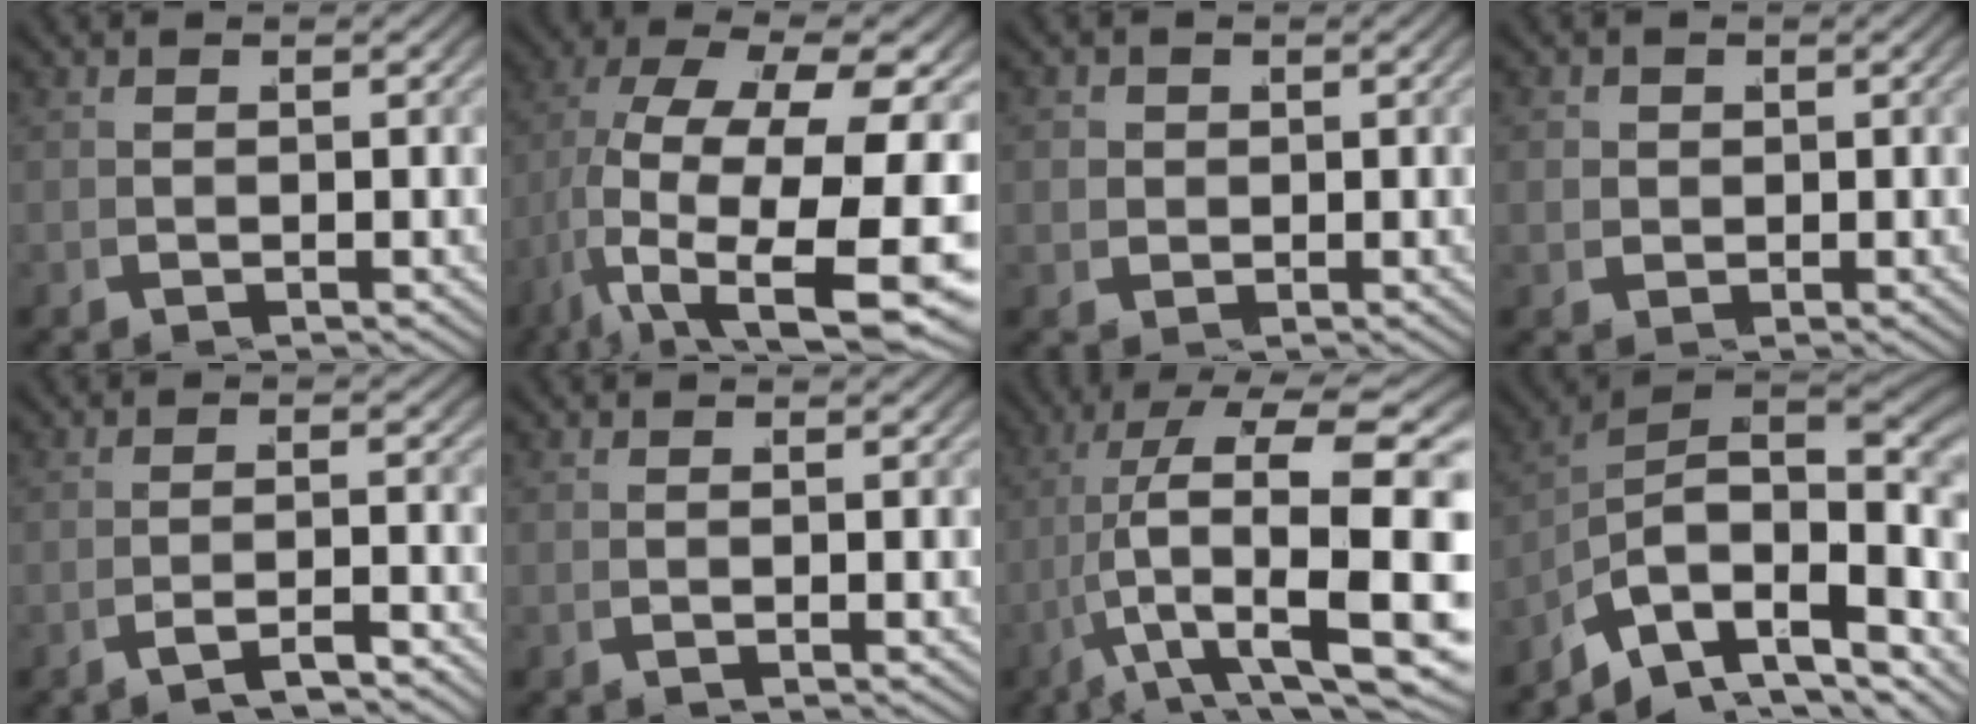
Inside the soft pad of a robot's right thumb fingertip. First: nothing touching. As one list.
[{"total": 14.2, "force": [-0.3, 7.5, 12.1], "torque": [-0.242, -0.061, 0.043]}, {"total": 2.5, "force": [0.6, 2.3, 0.8], "torque": [-0.022, -0.003, 0.011]}, {"total": 2.1, "force": [0.6, 1.9, 0.6], "torque": [-0.018, -0.002, 0.011]}, {"total": 1.8, "force": [-1.3, -0.2, 1.1], "torque": [-0.018, 0.010, -0.028]}, {"total": 0.0}, {"total": 14.4, "force": [0.2, 6.4, 12.9], "torque": [-0.232, -0.039, 0.039]}, {"total": 15.7, "force": [-1.1, 10.1, 12.0], "torque": [-0.206, -0.040, -0.006]}]